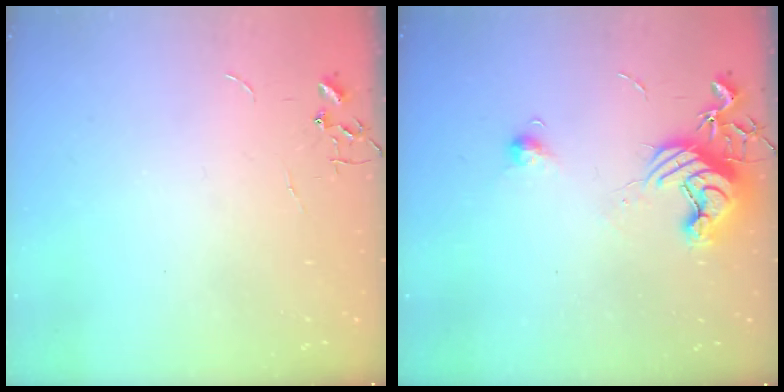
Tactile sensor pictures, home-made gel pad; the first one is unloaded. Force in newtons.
{"total": 11.2, "press": 11.1, "slide": 1.0}